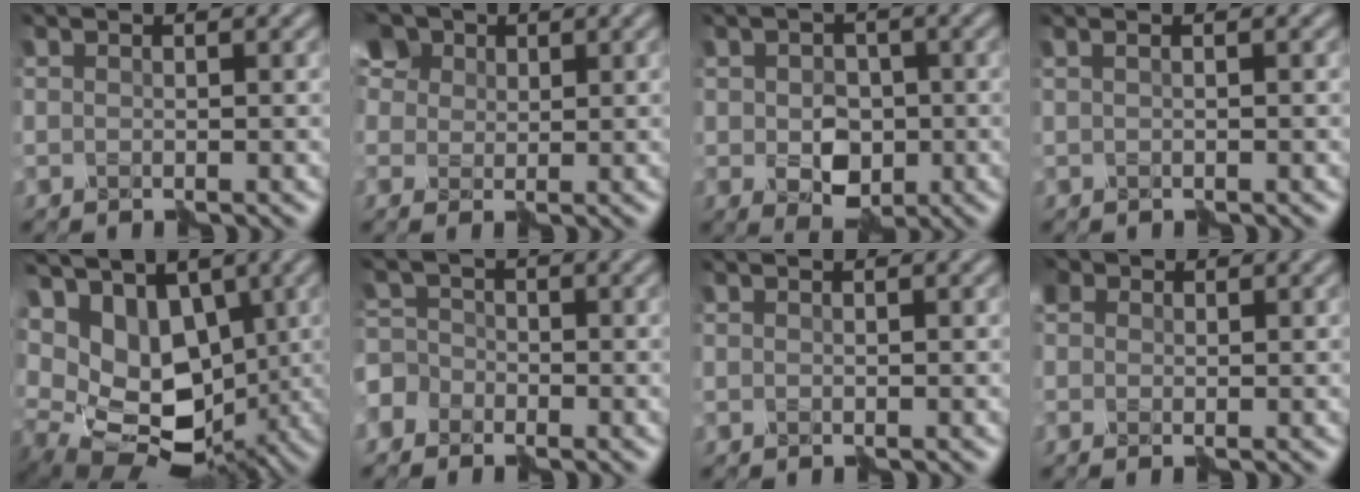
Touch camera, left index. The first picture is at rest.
{"total": 9.9, "force": [5.5, 6.5, 5.1], "torque": [-0.143, 0.025, 0.090]}
{"total": 3.5, "force": [-1.5, 2.4, 2.1], "torque": [-0.041, -0.008, -0.018]}
{"total": 0.8, "force": [0.4, 0.0, 0.7], "torque": [-0.008, 0.003, -0.003]}
{"total": 11.4, "force": [1.4, 8.4, 7.5], "torque": [-0.165, -0.006, 0.043]}
{"total": 4.8, "force": [-3.5, 3.1, 1.1], "torque": [-0.012, 0.007, -0.075]}
{"total": 0.0}
{"total": 3.5, "force": [1.1, 2.4, 2.2], "torque": [-0.054, 0.007, 0.012]}